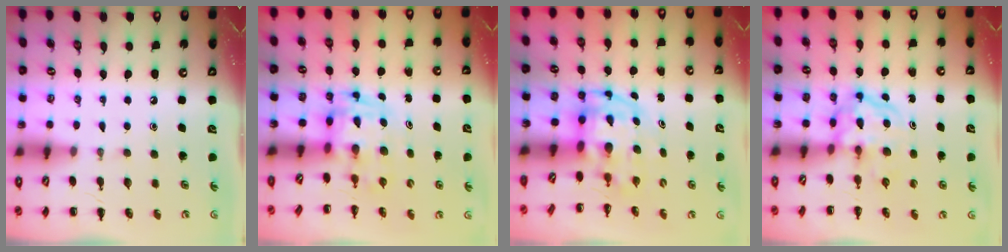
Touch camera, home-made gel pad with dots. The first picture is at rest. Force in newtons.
{"total": 3.6, "press": 3.5, "slide": 0.6}
{"total": 3.8, "press": 3.7, "slide": 0.7}
{"total": 3.9, "press": 3.9, "slide": 0.5}